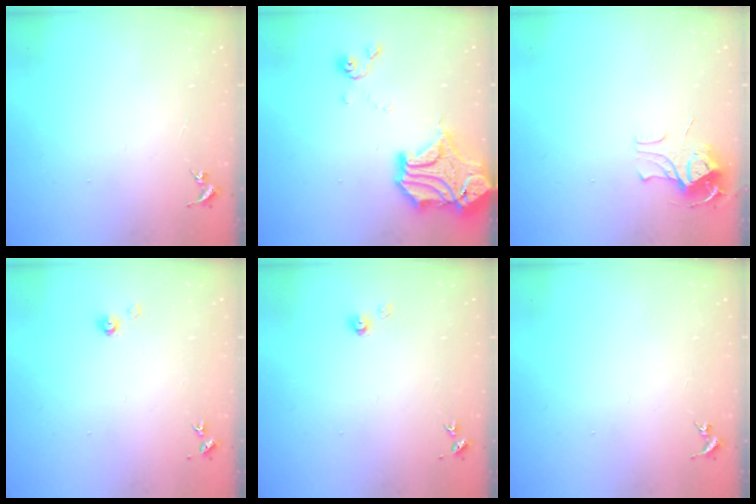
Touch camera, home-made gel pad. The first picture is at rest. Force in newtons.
{"total": 20.2, "press": 20.0, "slide": 2.5}
{"total": 8.8, "press": 8.8, "slide": 0.7}
{"total": 4.1, "press": 4.1, "slide": 0.4}
{"total": 3.9, "press": 3.8, "slide": 0.4}
{"total": 0.0}